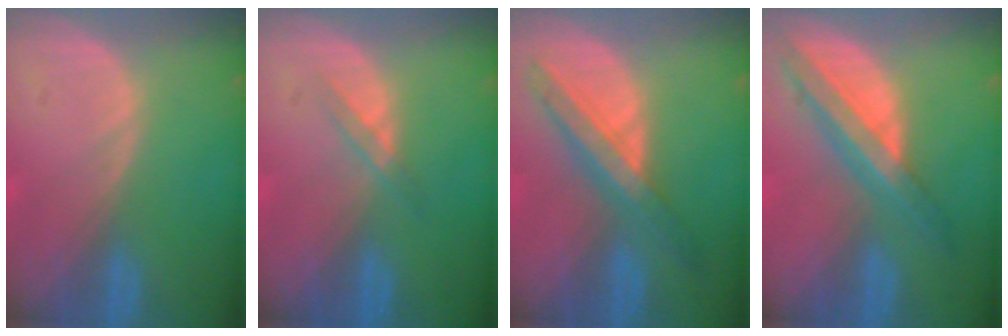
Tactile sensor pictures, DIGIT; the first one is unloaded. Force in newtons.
{"total": 1.8, "press": 1.8, "slide": 0.2}
{"total": 6.9, "press": 6.6, "slide": 1.7}
{"total": 8.1, "press": 6.8, "slide": 4.3}